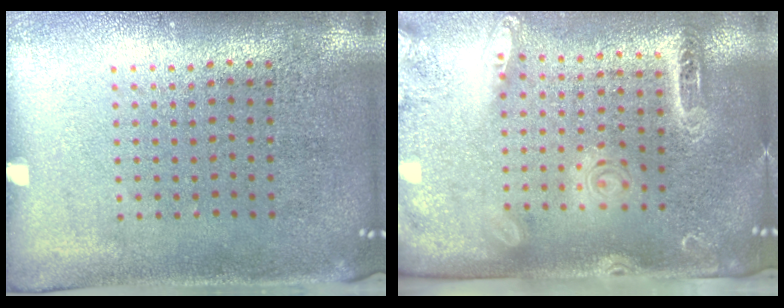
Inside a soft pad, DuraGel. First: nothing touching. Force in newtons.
{"total": 2.5, "press": 2.0, "slide": 1.6}